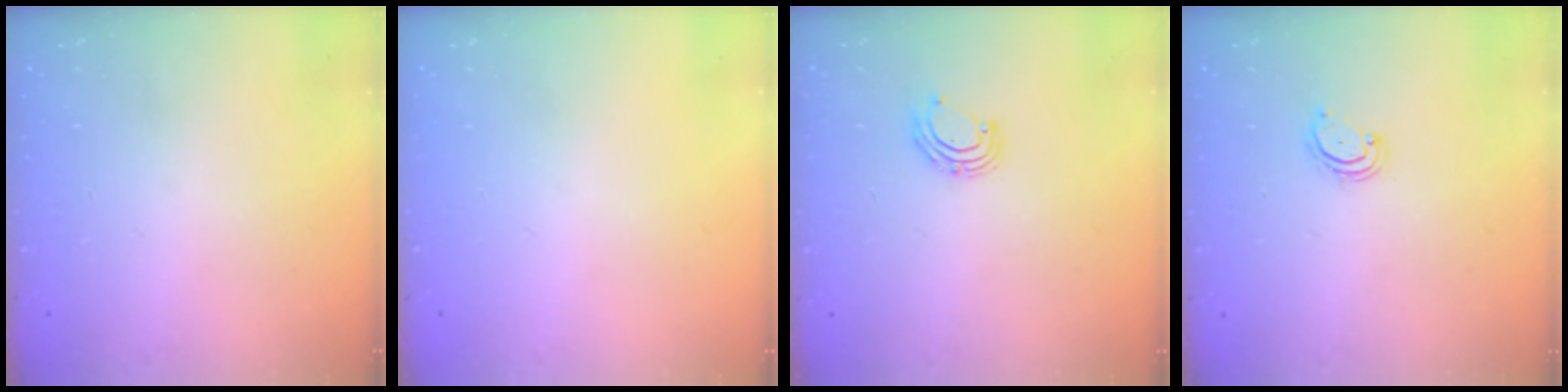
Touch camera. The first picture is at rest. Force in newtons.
{"total": 0.0}
{"total": 5.3, "press": 5.1, "slide": 1.4}
{"total": 2.8, "press": 2.8, "slide": 0.2}